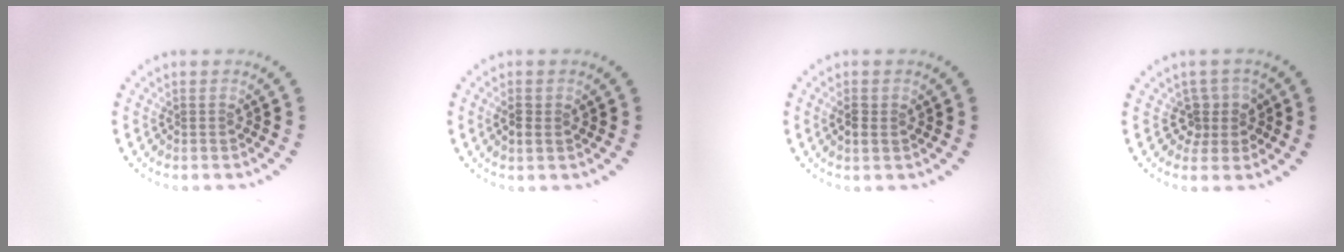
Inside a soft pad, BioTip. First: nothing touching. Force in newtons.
{"total": 1.5, "press": 1.5, "slide": 0.3}
{"total": 1.5, "press": 1.5, "slide": 0.3}
{"total": 2.5, "press": 2.0, "slide": 1.6}